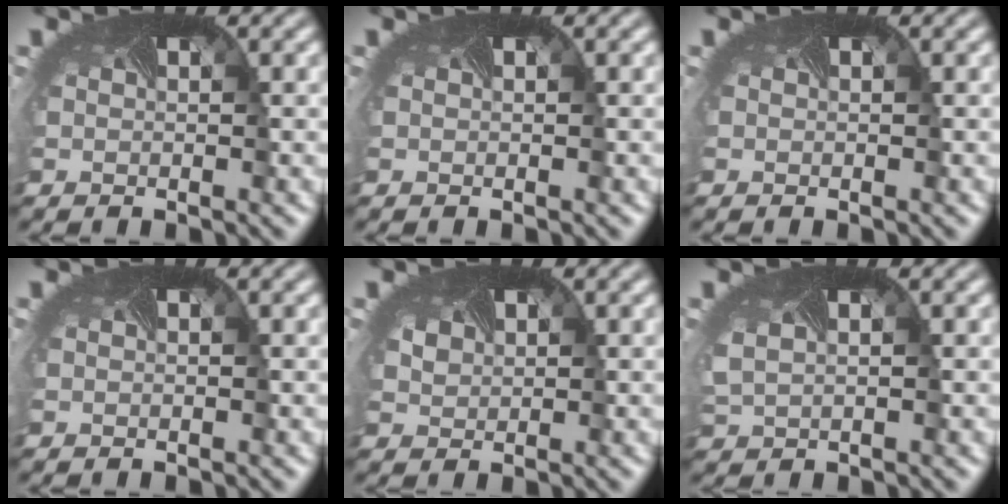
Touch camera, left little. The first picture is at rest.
{"total": 0.0}
{"total": 0.0}
{"total": 0.0}
{"total": 1.2, "force": [0.5, 1.0, 0.2], "torque": [-0.012, 0.002, 0.011]}
{"total": 0.9, "force": [0.3, 0.6, 0.6], "torque": [-0.031, -0.005, 0.018]}